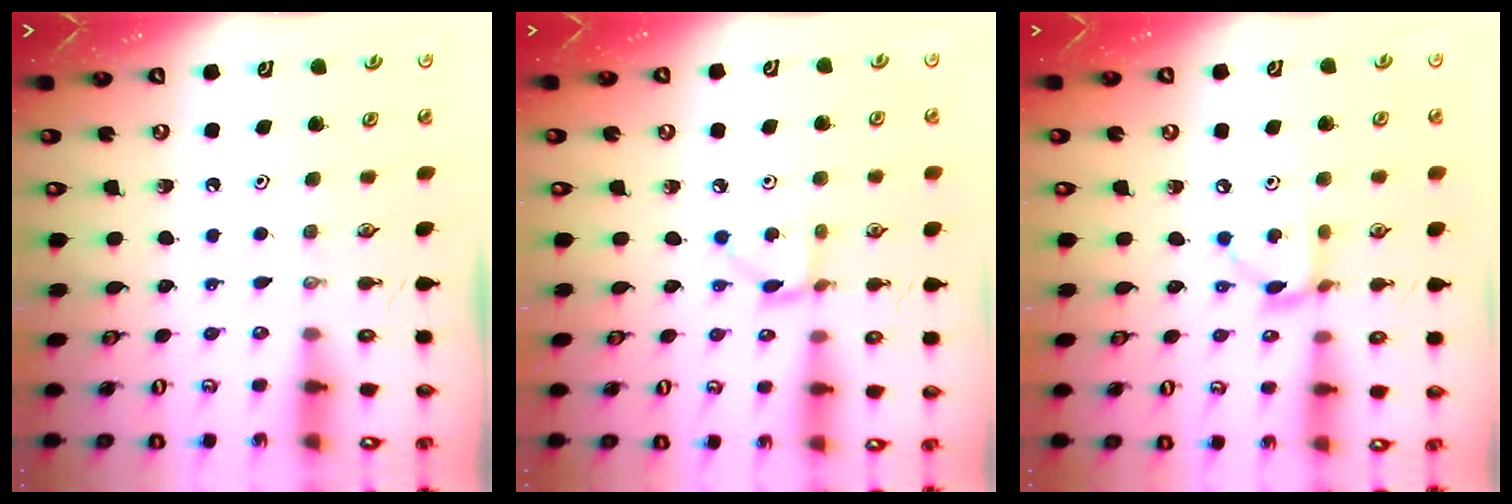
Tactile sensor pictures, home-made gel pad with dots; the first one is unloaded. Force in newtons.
{"total": 3.6, "press": 3.6, "slide": 0.1}
{"total": 8.1, "press": 8.0, "slide": 0.2}